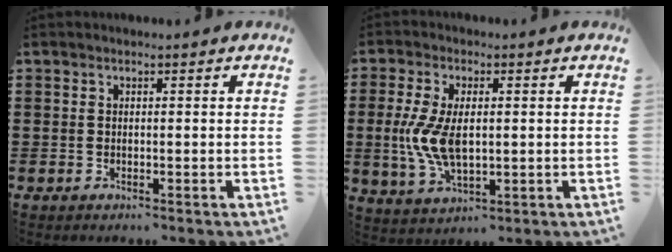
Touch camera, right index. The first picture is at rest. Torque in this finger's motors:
{"motor_torque": [1.08, 1.06, 0.85, 0.21]}